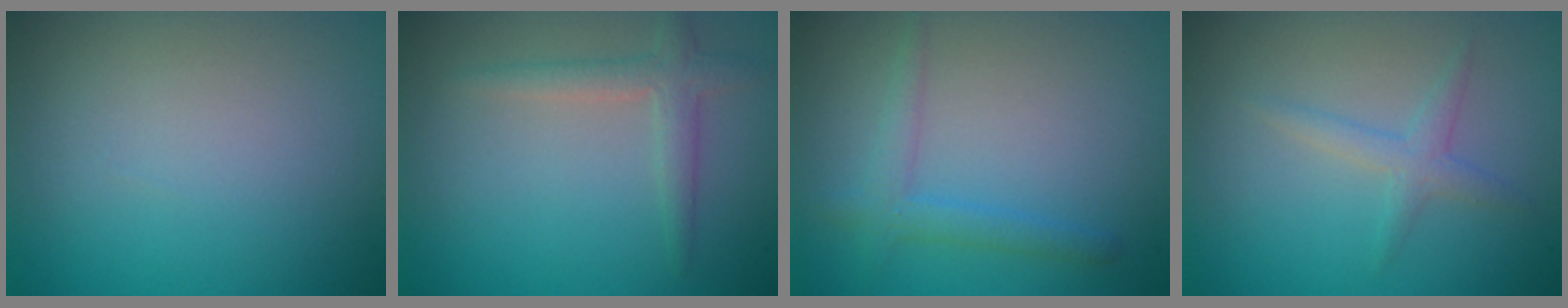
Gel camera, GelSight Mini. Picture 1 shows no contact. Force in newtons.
{"total": 2.3, "press": 2.3, "slide": 0.1}
{"total": 2.2, "press": 2.2, "slide": 0.0}
{"total": 1.8, "press": 1.8, "slide": 0.1}